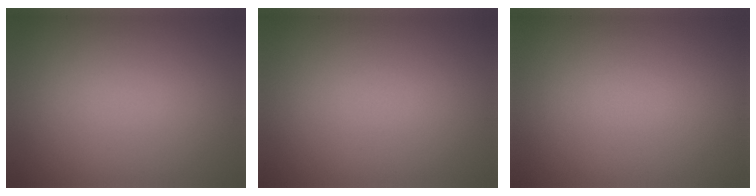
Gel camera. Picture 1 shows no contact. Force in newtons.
{"total": 0.0}
{"total": 0.0}